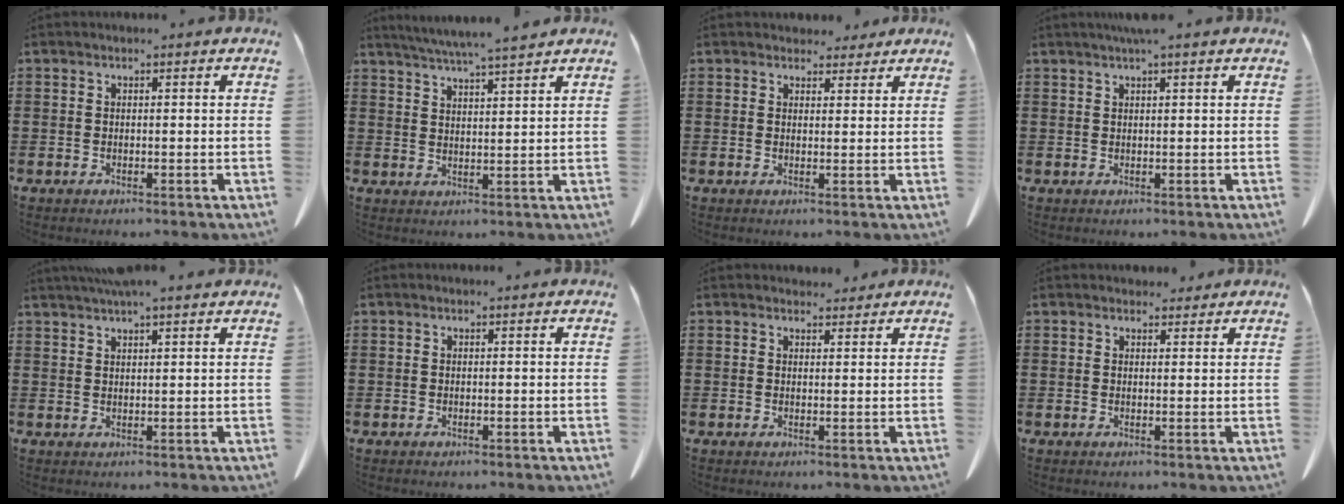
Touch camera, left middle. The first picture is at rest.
{"total": 4.6, "force": [4.1, -0.9, 1.7], "torque": [-0.047, -0.015, 0.071]}
{"total": 2.9, "force": [2.7, 1.2, 0.4], "torque": [-0.005, -0.003, 0.049]}
{"total": 1.7, "force": [1.2, 0.0, 1.2], "torque": [-0.027, 0.001, 0.023]}
{"total": 2.9, "force": [2.5, 0.1, 1.5], "torque": [-0.035, 0.000, 0.047]}
{"total": 0.0}
{"total": 2.1, "force": [1.9, 0.8, 0.3], "torque": [-0.002, -0.001, 0.035]}
{"total": 2.1, "force": [1.8, 0.9, 0.3], "torque": [-0.002, 0.000, 0.033]}